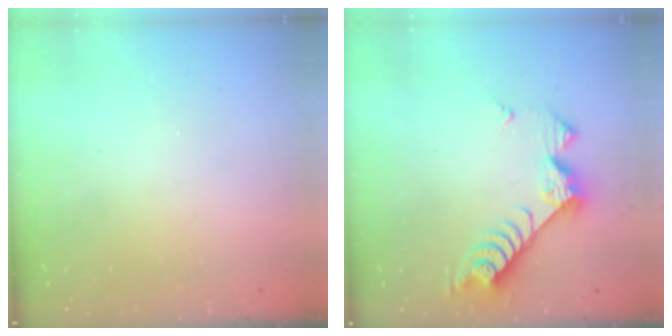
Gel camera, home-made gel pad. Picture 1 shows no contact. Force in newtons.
{"total": 8.4, "press": 8.3, "slide": 0.7}